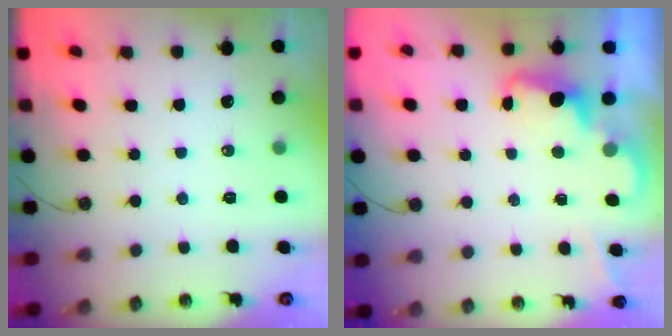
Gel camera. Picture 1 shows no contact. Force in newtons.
{"total": 2.4, "press": 2.4, "slide": 0.5}